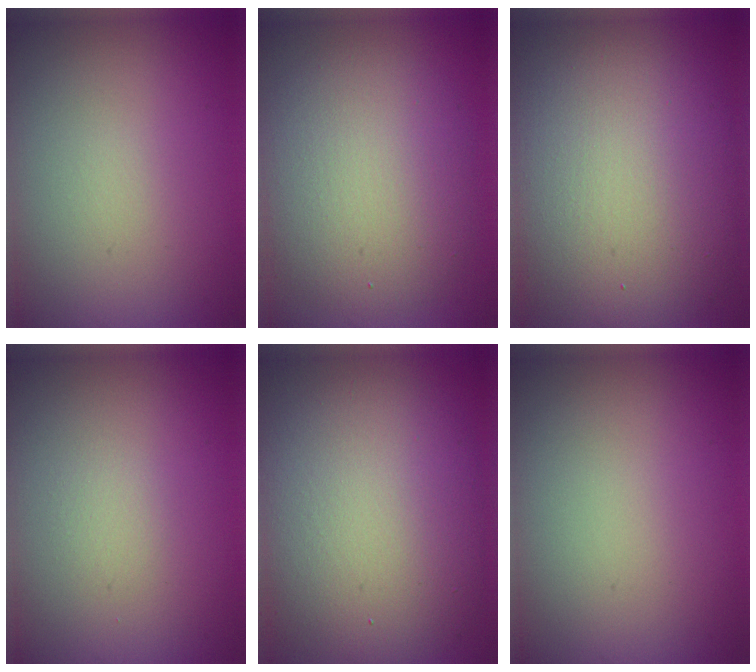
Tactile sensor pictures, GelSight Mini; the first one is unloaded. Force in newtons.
{"total": 7.3, "press": 7.3, "slide": 0.4}
{"total": 12.4, "press": 12.3, "slide": 0.7}
{"total": 0.8, "press": 0.8, "slide": 0.1}
{"total": 11.6, "press": 11.6, "slide": 0.7}
{"total": 0.0}